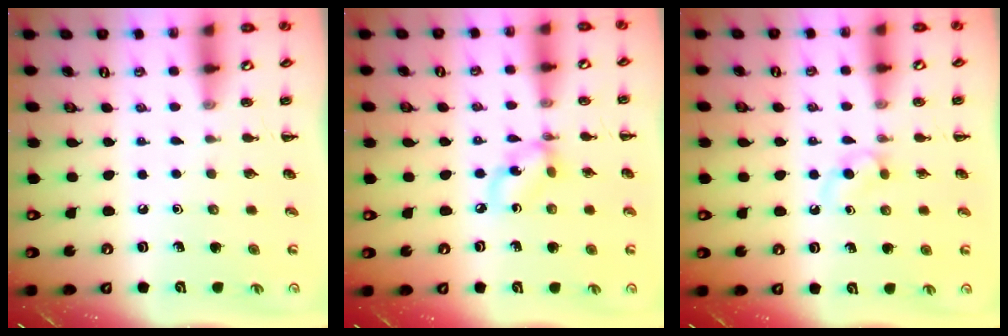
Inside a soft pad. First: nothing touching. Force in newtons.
{"total": 5.9, "press": 5.8, "slide": 1.3}
{"total": 2.7, "press": 2.5, "slide": 1.2}